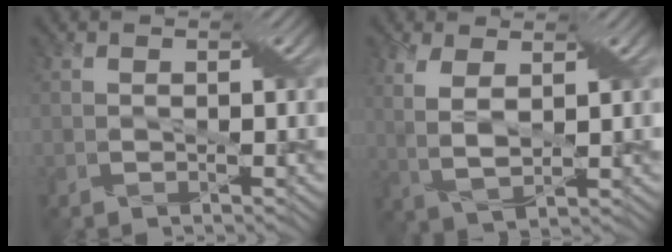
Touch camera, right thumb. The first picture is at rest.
{"total": 5.0, "force": [1.9, 2.0, 4.2], "torque": [-0.103, 0.004, 0.038]}